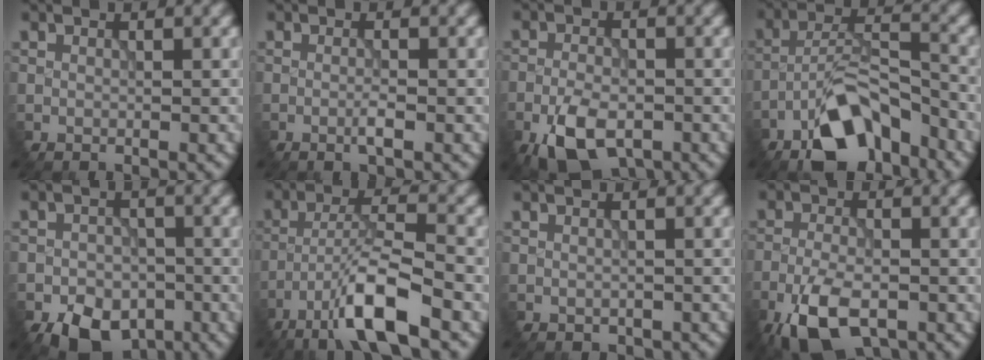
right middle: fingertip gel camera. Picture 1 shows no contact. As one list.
[{"total": 1.0, "force": [-0.7, -0.3, 0.6], "torque": [-0.008, -0.004, -0.015]}, {"total": 5.9, "force": [-3.8, 2.7, 3.6], "torque": [-0.070, -0.010, -0.076]}, {"total": 8.8, "force": [-6.4, 3.1, 5.2], "torque": [-0.077, 0.008, -0.124]}, {"total": 6.4, "force": [-4.1, 3.9, 2.9], "torque": [-0.043, -0.020, -0.063]}, {"total": 7.5, "force": [-5.2, 1.1, 5.4], "torque": [-0.090, 0.006, -0.099]}, {"total": 1.1, "force": [-0.6, 0.8, 0.3], "torque": [-0.005, -0.011, -0.008]}, {"total": 6.5, "force": [-4.3, 2.7, 4.0], "torque": [-0.084, -0.013, -0.088]}]